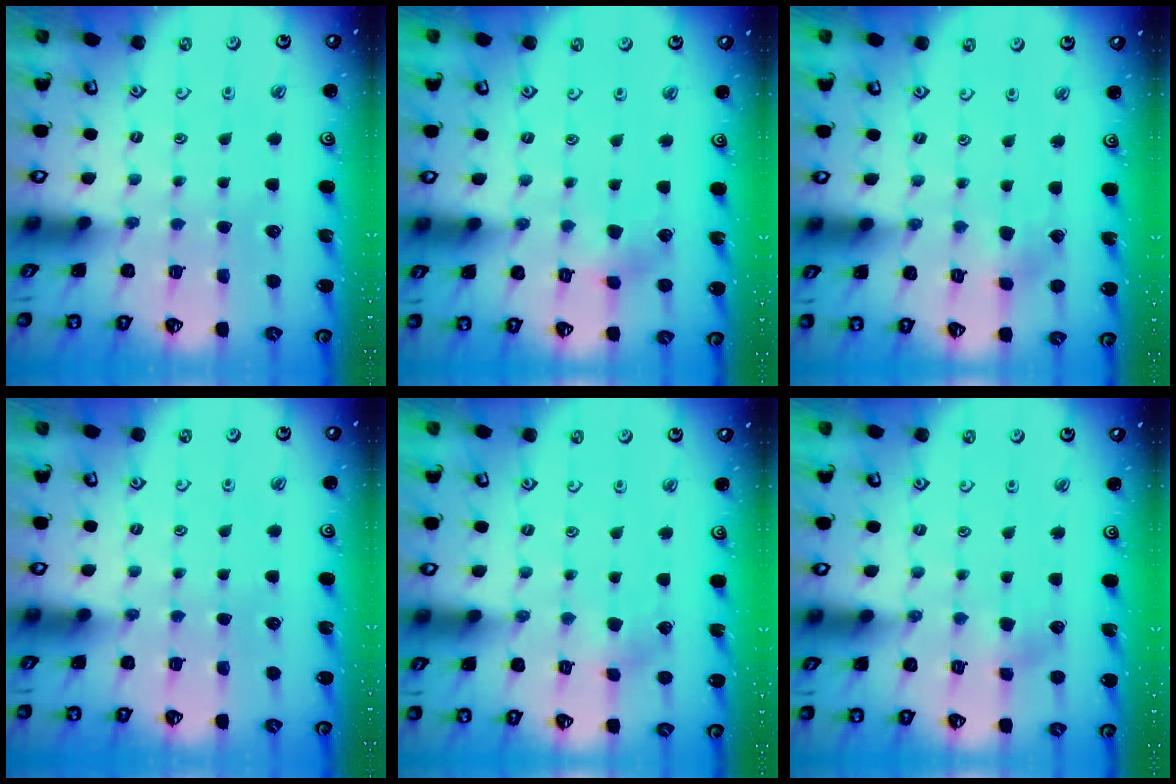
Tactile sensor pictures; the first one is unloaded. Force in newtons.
{"total": 4.6, "press": 4.6, "slide": 0.5}
{"total": 2.6, "press": 2.6, "slide": 0.4}
{"total": 0.0}
{"total": 3.0, "press": 2.9, "slide": 0.6}
{"total": 3.3, "press": 3.2, "slide": 0.5}